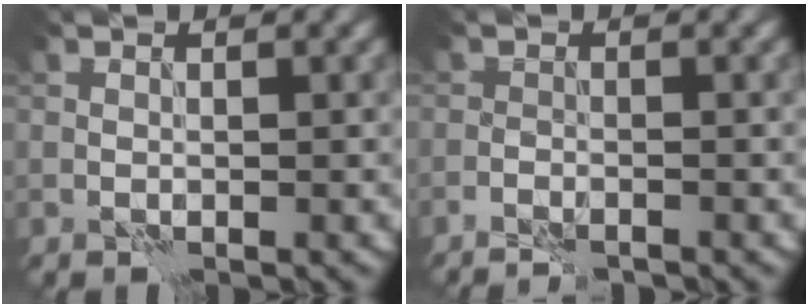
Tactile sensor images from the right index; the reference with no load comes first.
{"total": 2.2, "force": [-2.0, 0.3, 0.9], "torque": [-0.023, 0.003, -0.034]}